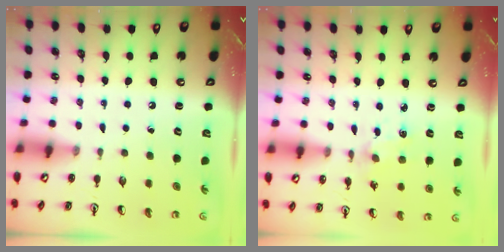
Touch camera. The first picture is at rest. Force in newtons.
{"total": 1.8, "press": 1.8, "slide": 0.4}